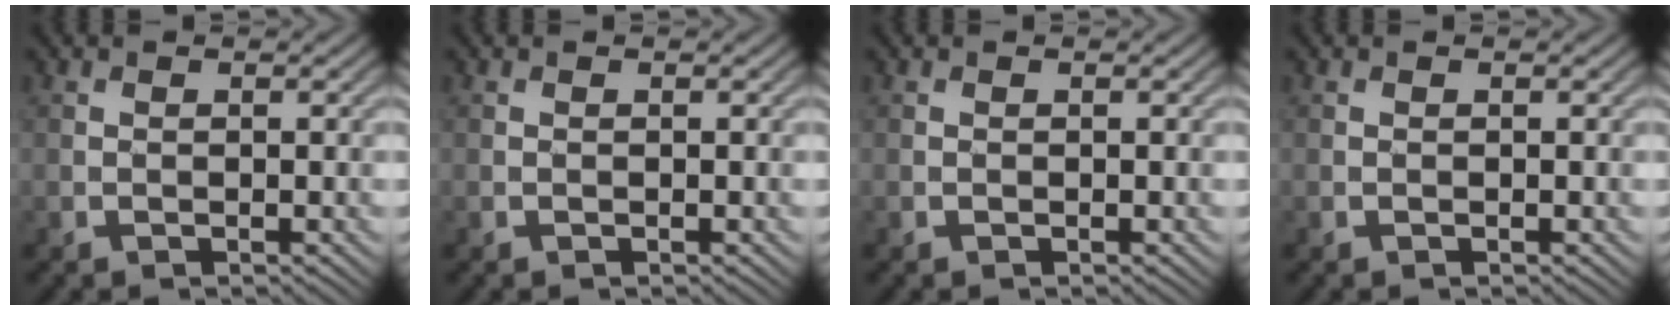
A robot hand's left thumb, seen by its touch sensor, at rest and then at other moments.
{"total": 0.0}
{"total": 0.0}
{"total": 0.0}